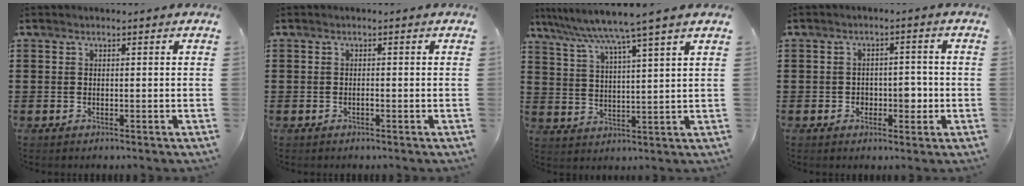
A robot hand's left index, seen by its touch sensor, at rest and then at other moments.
{"total": 0.5, "force": [-0.3, 0.1, 0.5], "torque": [-0.010, -0.002, -0.005]}
{"total": 6.2, "force": [5.1, -1.2, 3.3], "torque": [-0.084, -0.034, 0.081]}
{"total": 3.2, "force": [-0.9, 2.3, 2.0], "torque": [-0.037, 0.001, -0.022]}